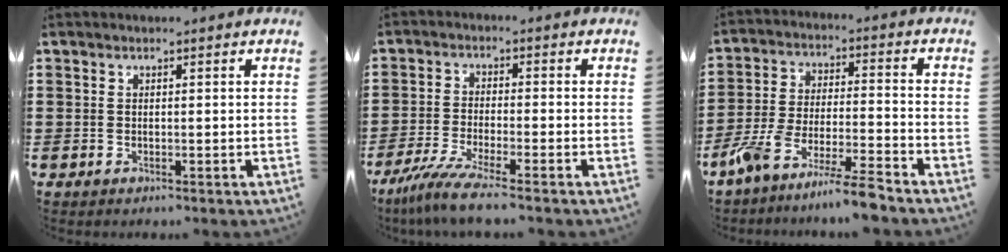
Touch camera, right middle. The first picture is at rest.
{"total": 6.0, "force": [-4.8, -0.1, 3.6], "torque": [-0.093, -0.029, -0.095]}
{"total": 8.4, "force": [-7.8, -0.7, 3.1], "torque": [-0.068, -0.006, -0.157]}